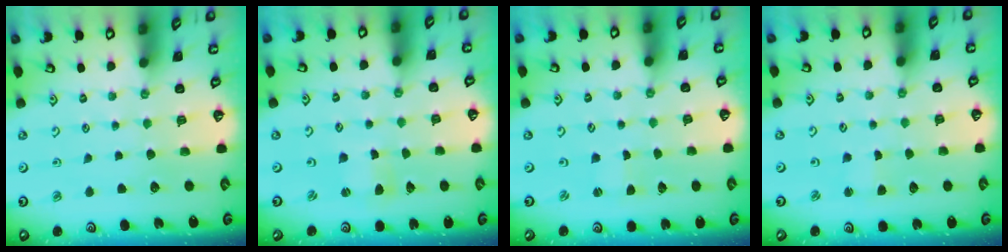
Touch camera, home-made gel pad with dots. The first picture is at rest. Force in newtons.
{"total": 1.3, "press": 1.2, "slide": 0.2}
{"total": 0.0}
{"total": 1.8, "press": 1.7, "slide": 0.3}